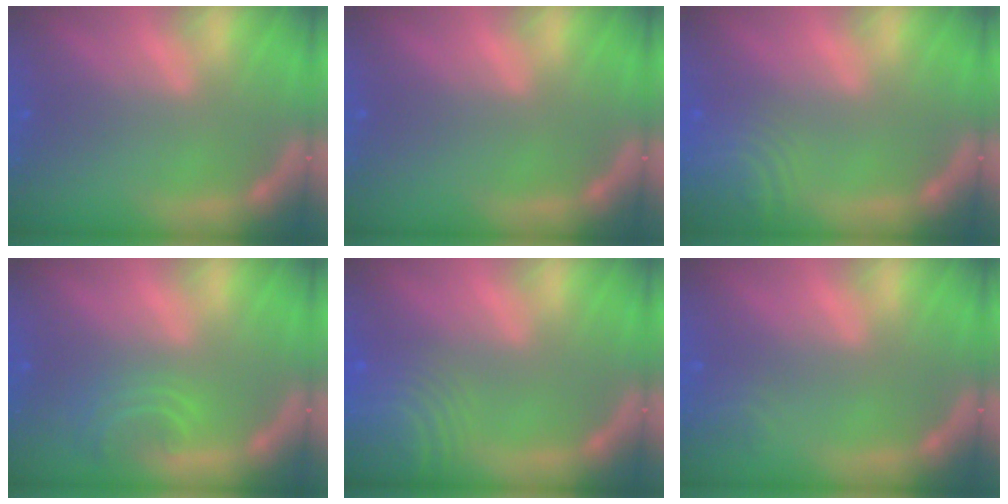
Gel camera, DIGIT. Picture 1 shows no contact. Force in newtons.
{"total": 0.0}
{"total": 7.0}
{"total": 2.9}
{"total": 10.1}
{"total": 1.4}